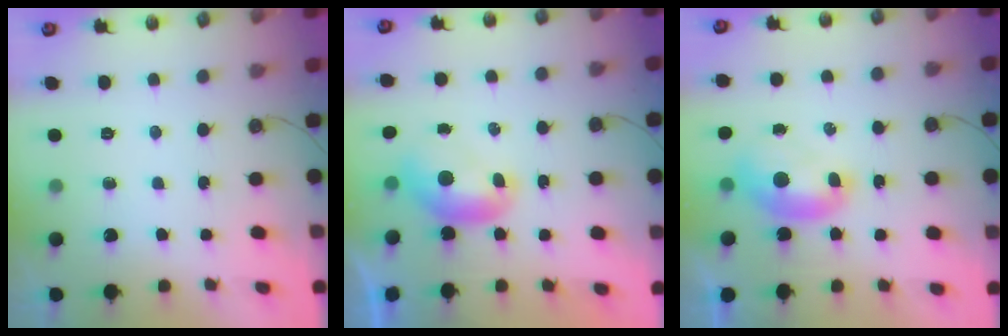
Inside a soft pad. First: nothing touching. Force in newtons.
{"total": 0.0}
{"total": 1.7, "press": 1.6, "slide": 0.7}